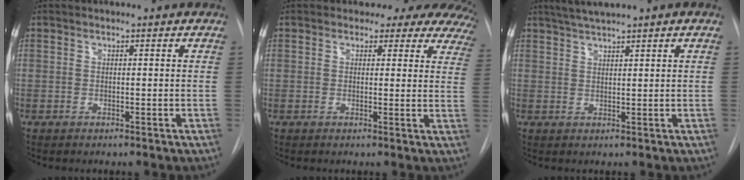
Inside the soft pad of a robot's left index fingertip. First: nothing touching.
{"total": 14.3, "force": [12.7, 5.7, 3.5], "torque": [-0.027, -0.025, 0.113]}
{"total": 4.3, "force": [3.5, -0.4, 2.5], "torque": [-0.049, 0.018, 0.066]}